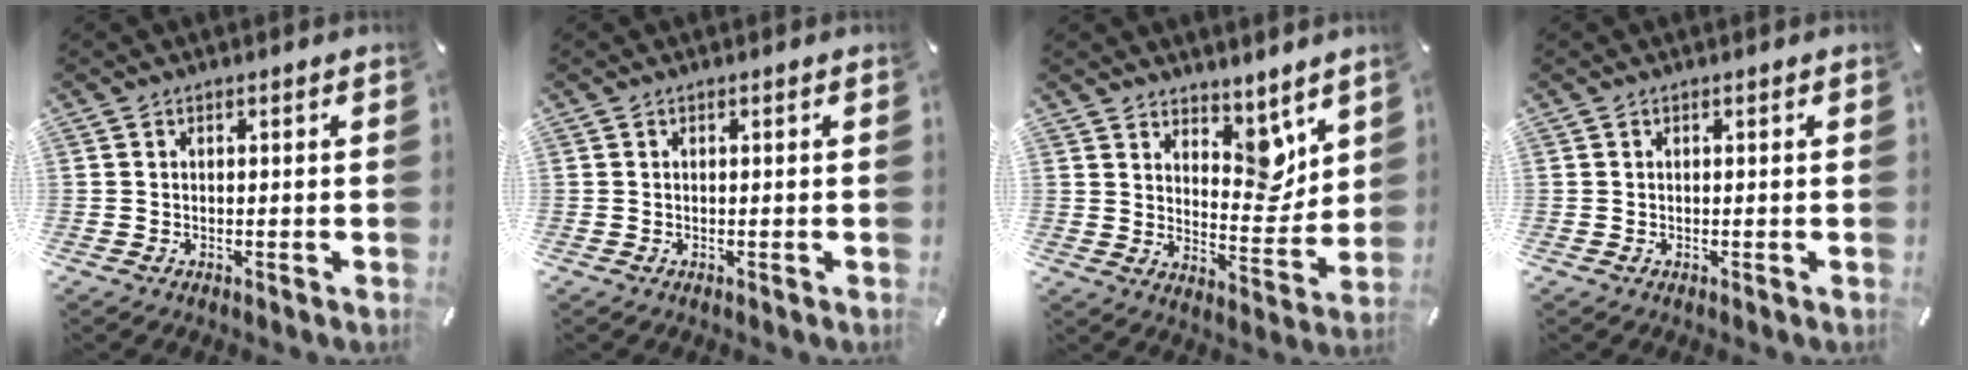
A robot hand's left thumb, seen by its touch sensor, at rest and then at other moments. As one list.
[{"total": 0.0}, {"total": 9.1, "force": [6.4, 5.3, 3.7], "torque": [-0.028, -0.063, 0.112]}, {"total": 0.0}]